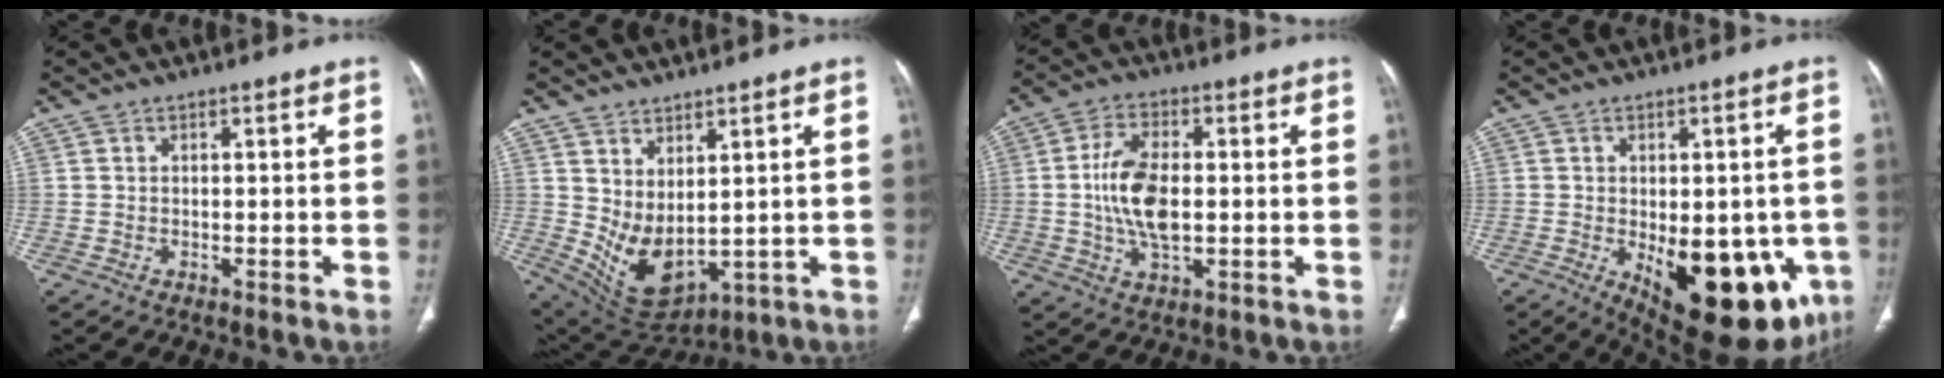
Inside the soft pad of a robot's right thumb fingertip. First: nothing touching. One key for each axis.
{"total": 9.9, "fx": 2.2, "fy": 5.3, "fz": 8.1, "tx": -0.140, "ty": -0.030, "tz": 0.072}
{"total": 10.8, "fx": -0.1, "fy": 5.6, "fz": 9.3, "tx": -0.180, "ty": 0.002, "tz": -0.002}
{"total": 21.9, "fx": -6.8, "fy": 10.6, "fz": 17.9, "tx": -0.179, "ty": -0.014, "tz": -0.065}